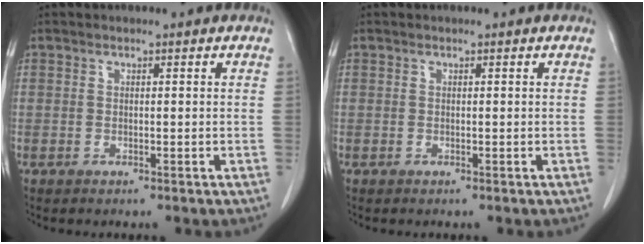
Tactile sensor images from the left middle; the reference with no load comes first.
{"total": 0.0}